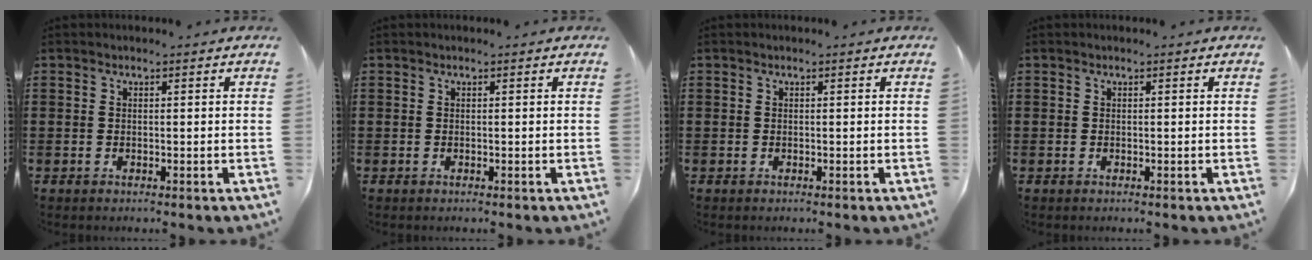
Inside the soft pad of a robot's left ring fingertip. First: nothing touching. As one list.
[{"total": 0.0}, {"total": 0.0}, {"total": 0.0}]